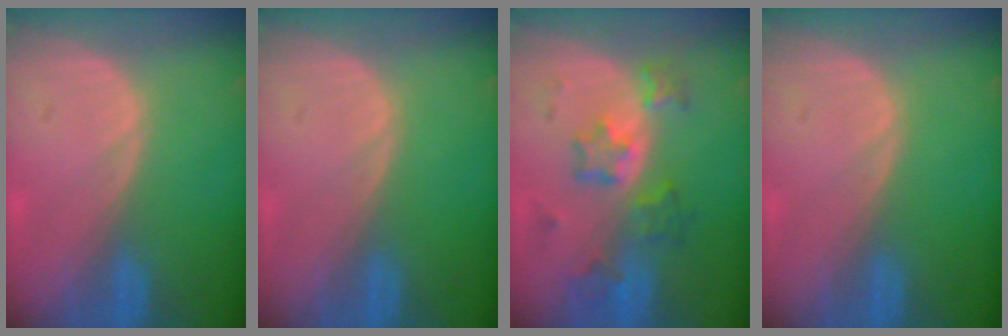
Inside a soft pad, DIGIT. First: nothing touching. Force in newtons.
{"total": 0.0}
{"total": 6.3, "press": 6.3, "slide": 0.5}
{"total": 0.0}